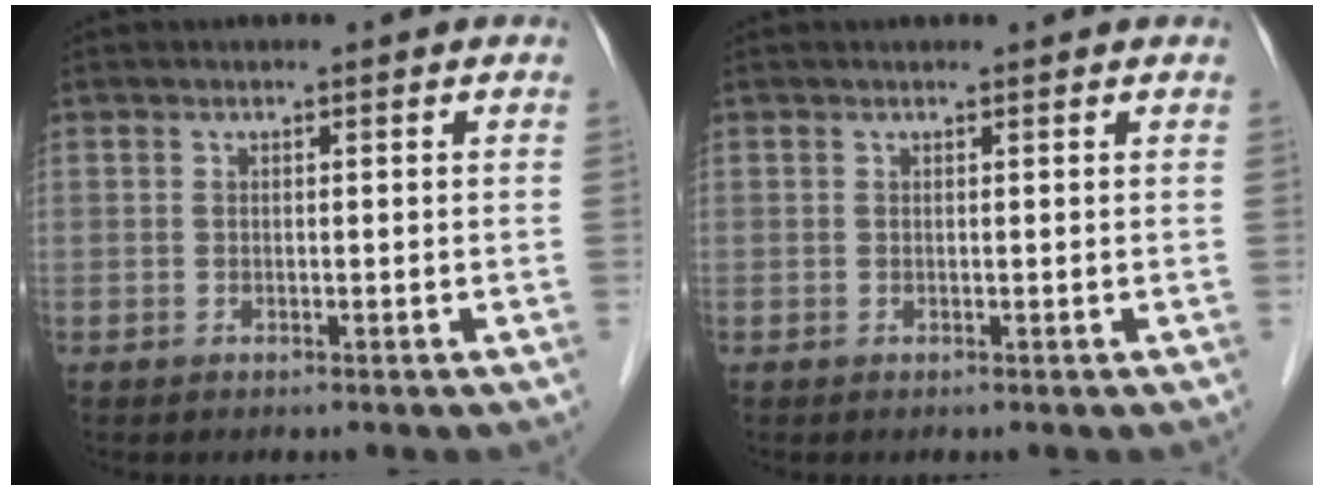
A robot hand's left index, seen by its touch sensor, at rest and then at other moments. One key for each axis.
{"total": 1.0, "fx": 1.0, "fy": 0.1, "fz": 0.2, "tx": -0.009, "ty": 0.011, "tz": 0.013}